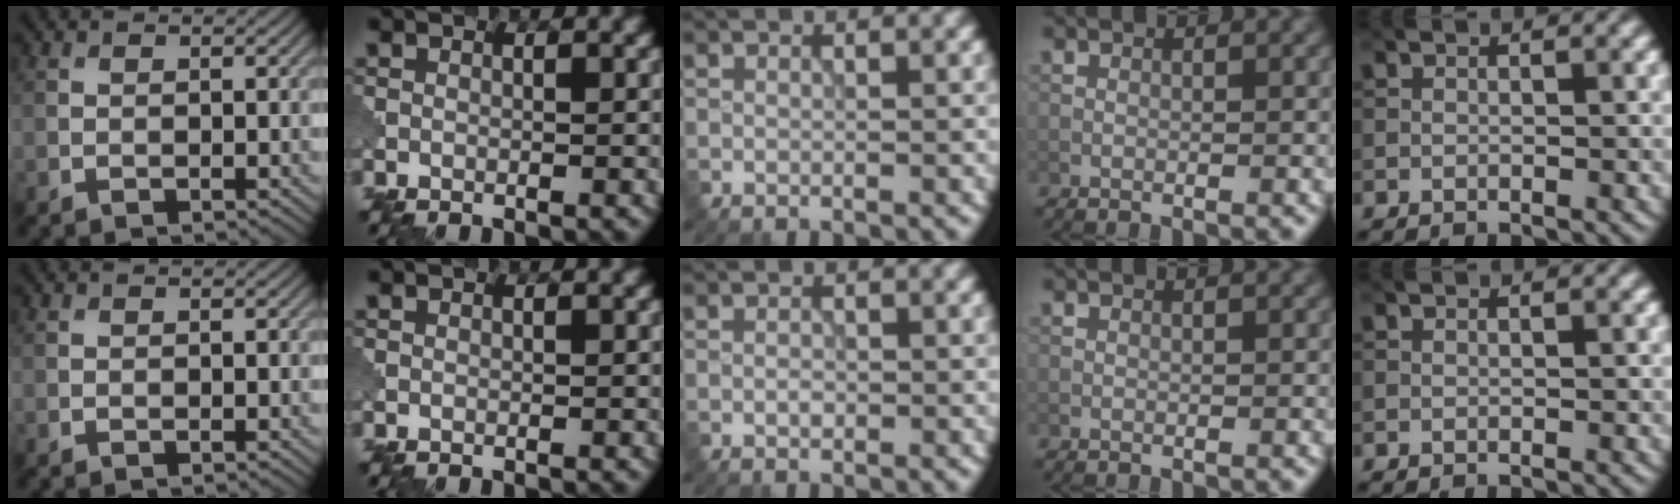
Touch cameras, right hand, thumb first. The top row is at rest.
{"middle": {"total": 0.7, "force": [-0.2, 0.5, 0.5], "torque": [-0.010, 0.000, -0.004]}}